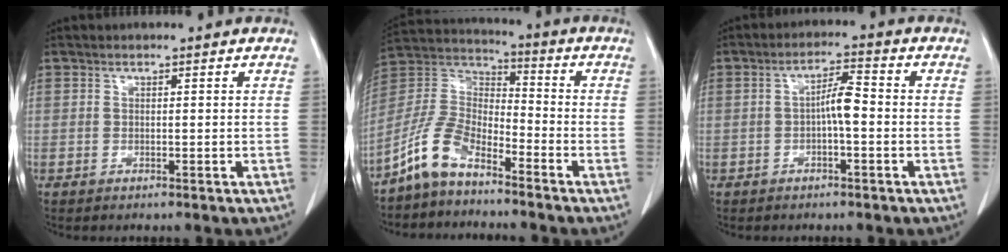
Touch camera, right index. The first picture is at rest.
{"total": 9.4, "force": [-6.8, 3.8, 5.2], "torque": [-0.128, 0.017, -0.142]}
{"total": 4.2, "force": [-0.5, 0.8, 4.1], "torque": [-0.071, 0.014, -0.008]}